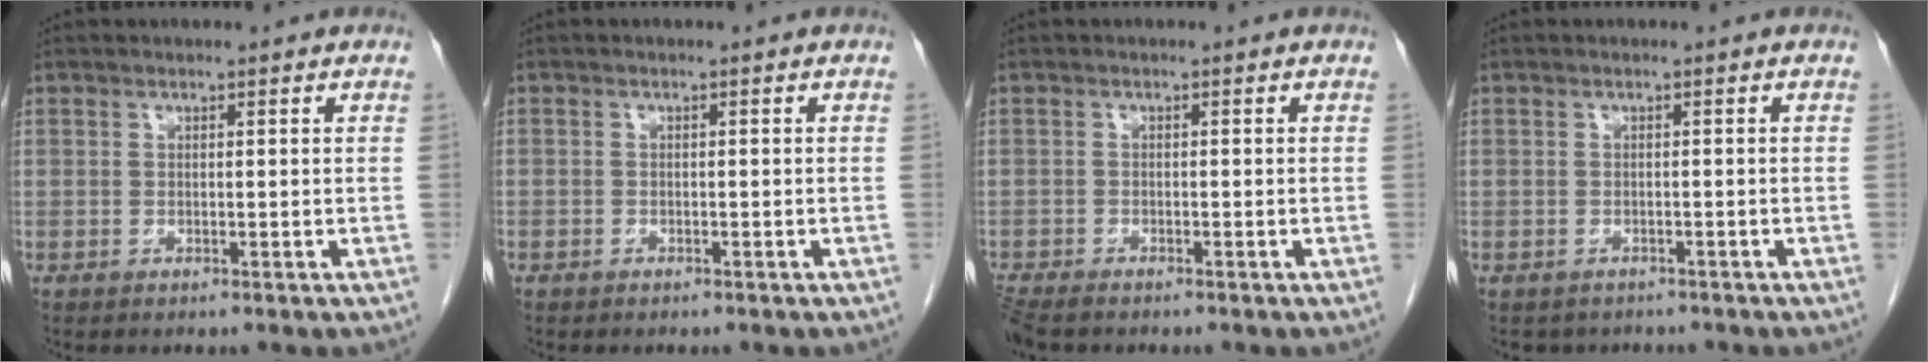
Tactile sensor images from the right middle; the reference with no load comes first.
{"total": 0.6, "force": [-0.4, 0.4, 0.0], "torque": [-0.005, 0.002, -0.009]}
{"total": 3.8, "force": [-3.2, 1.0, 1.7], "torque": [-0.033, -0.011, -0.057]}
{"total": 3.4, "force": [-2.9, 1.7, 0.3], "torque": [-0.007, 0.002, -0.036]}